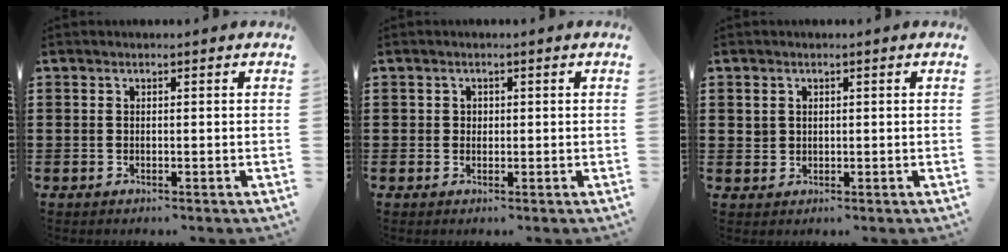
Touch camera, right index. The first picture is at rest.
{"total": 0.9, "force": [0.2, 0.9, 0.2], "torque": [-0.007, 0.003, 0.005]}
{"total": 1.5, "force": [0.8, 1.3, 0.2], "torque": [-0.008, 0.006, 0.015]}